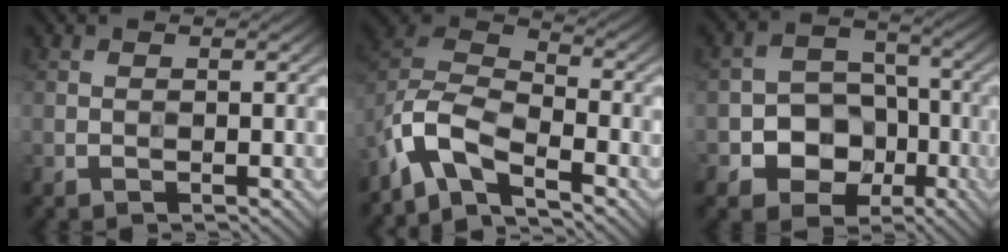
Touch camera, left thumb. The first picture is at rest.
{"total": 8.2, "force": [-6.3, 2.5, 4.6], "torque": [-0.103, -0.002, -0.147]}
{"total": 7.3, "force": [-2.8, 6.0, 3.1], "torque": [-0.037, -0.005, -0.071]}